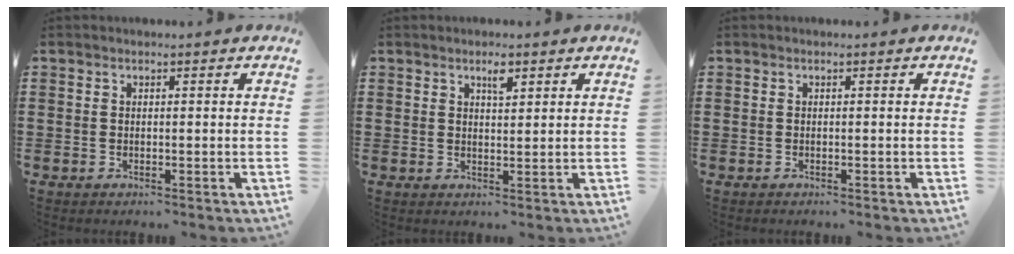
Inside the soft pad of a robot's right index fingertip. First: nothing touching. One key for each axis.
{"total": 2.3, "fx": 1.4, "fy": 0.8, "fz": 1.6, "tx": -0.020, "ty": -0.002, "tz": 0.021}
{"total": 0.0}